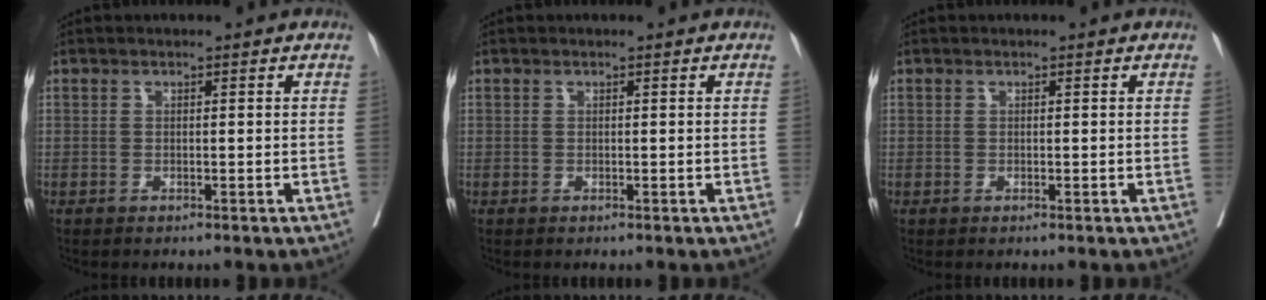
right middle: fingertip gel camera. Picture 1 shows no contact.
{"total": 0.0}
{"total": 0.0}